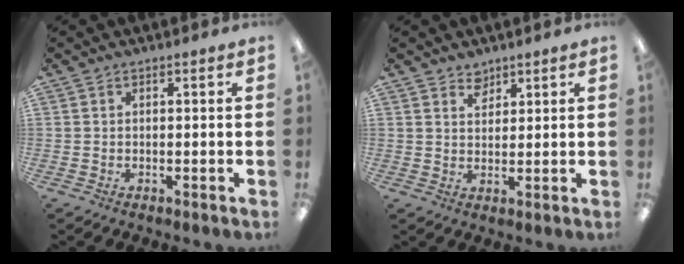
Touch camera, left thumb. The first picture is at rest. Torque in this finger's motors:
{"motor_torque": [0.03, 0.03, -0.48, 0.21, 0.02]}